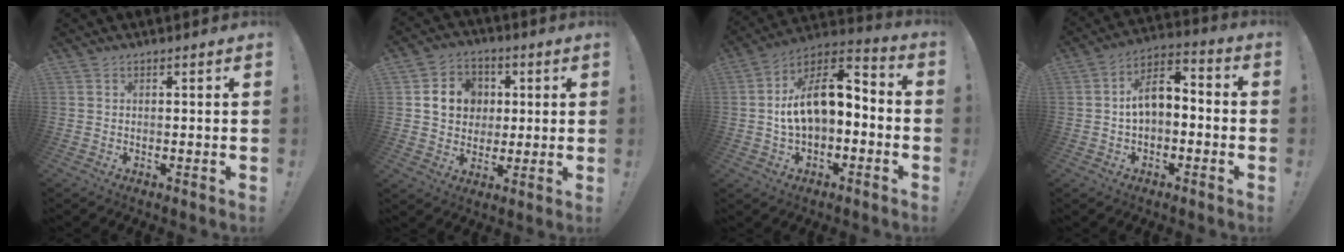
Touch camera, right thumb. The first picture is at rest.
{"total": 11.2, "force": [1.9, 10.0, 4.5], "torque": [-0.055, 0.000, 0.043]}
{"total": 13.4, "force": [1.6, 7.7, 10.9], "torque": [-0.177, 0.010, 0.034]}
{"total": 8.5, "force": [-0.2, 5.5, 6.5], "torque": [-0.104, 0.010, 0.002]}